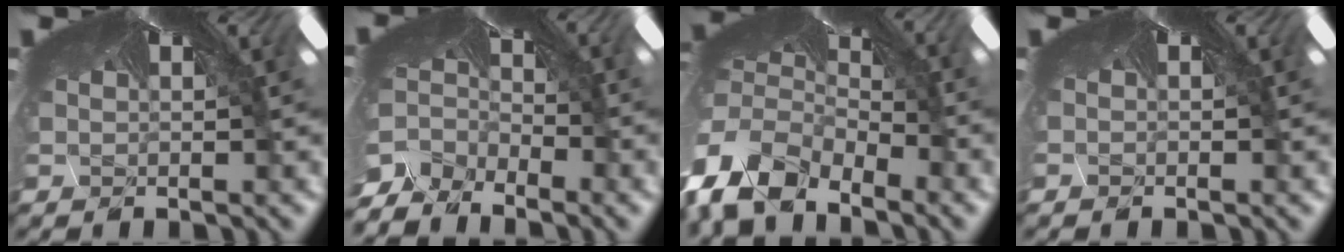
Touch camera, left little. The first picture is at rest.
{"total": 12.5, "force": [-12.4, 0.3, 0.7], "torque": [-0.014, -0.058, -0.187]}
{"total": 10.4, "force": [-10.2, 1.4, 1.4], "torque": [-0.060, -0.084, -0.154]}
{"total": 0.6, "force": [-0.4, -0.3, -0.3], "torque": [0.012, -0.003, -0.005]}